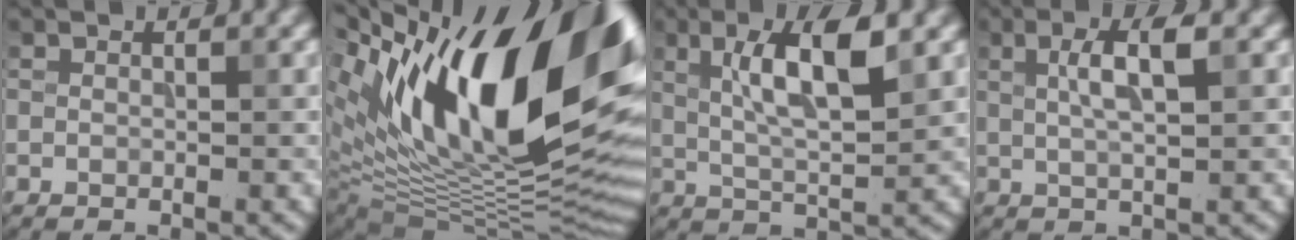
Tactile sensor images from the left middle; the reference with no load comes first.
{"total": 19.2, "force": [7.9, 8.8, 15.1], "torque": [-0.252, 0.034, 0.138]}
{"total": 6.4, "force": [2.4, 1.4, 5.8], "torque": [-0.101, 0.010, 0.046]}
{"total": 3.5, "force": [1.3, 0.7, 3.2], "torque": [-0.054, 0.012, 0.024]}